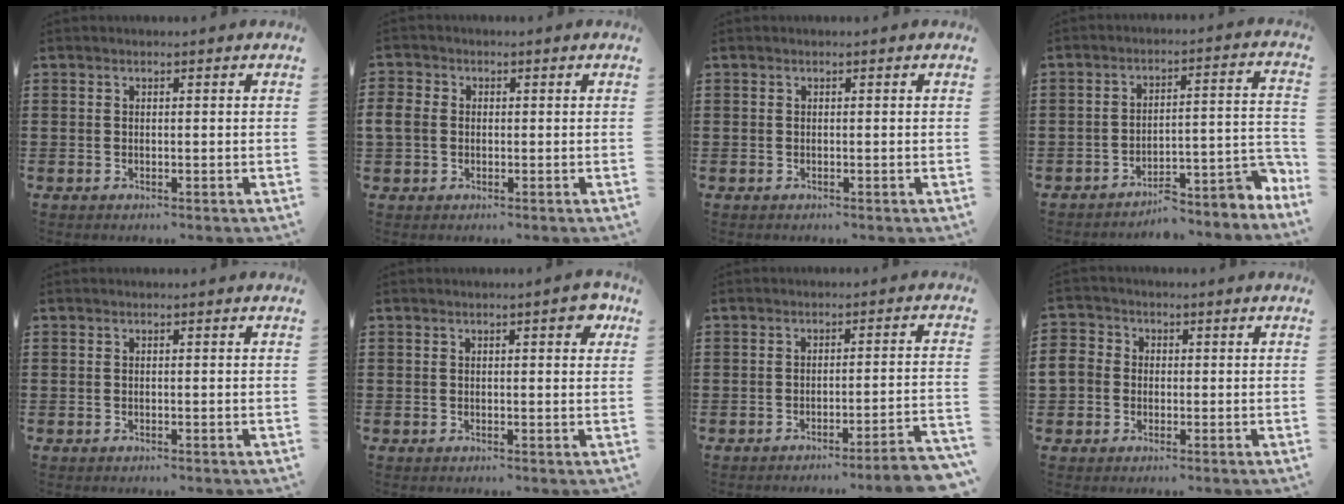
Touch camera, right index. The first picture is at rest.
{"total": 2.9, "force": [-0.2, 2.5, 1.6], "torque": [-0.050, 0.004, -0.010]}
{"total": 0.0}
{"total": 5.2, "force": [-4.8, 0.3, 2.1], "torque": [-0.033, -0.010, -0.096]}
{"total": 0.0}
{"total": 2.7, "force": [1.2, 0.8, 2.3], "torque": [-0.024, -0.001, 0.013]}
{"total": 3.5, "force": [-2.9, -0.7, 1.8], "torque": [-0.031, -0.015, -0.059]}
{"total": 3.9, "force": [-0.6, 3.5, 1.4], "torque": [-0.060, 0.002, -0.021]}